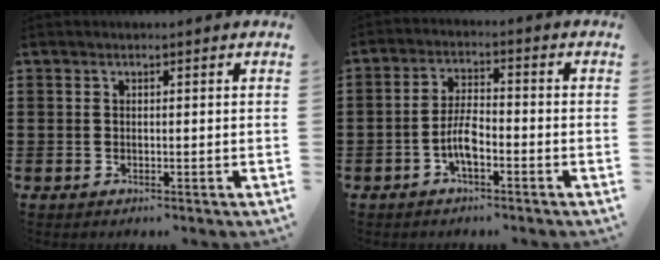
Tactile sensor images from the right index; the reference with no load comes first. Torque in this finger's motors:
{"motor_torque": [2.14, 0.00, 0.86, 0.15]}